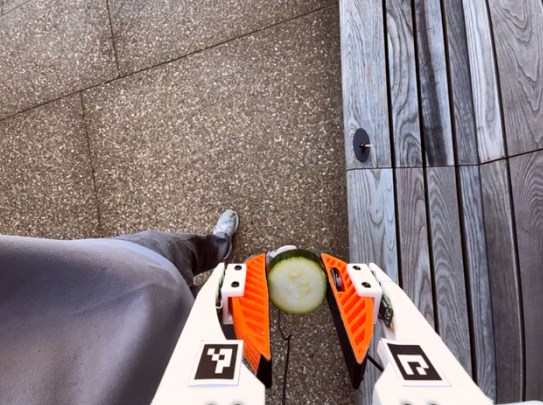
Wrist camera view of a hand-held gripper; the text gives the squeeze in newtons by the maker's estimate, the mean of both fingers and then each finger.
{"total": 11.0, "left": 10.8, "right": 11.1}